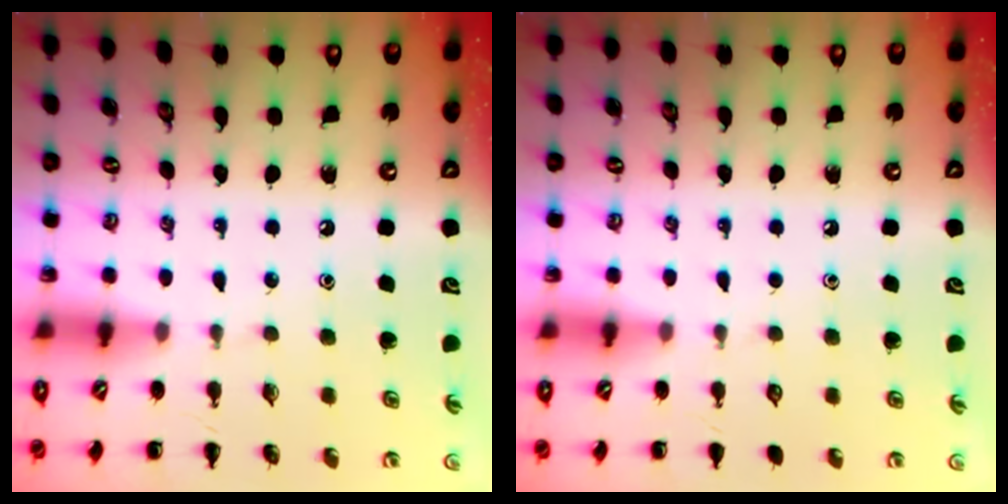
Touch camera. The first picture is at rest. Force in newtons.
{"total": 0.0}